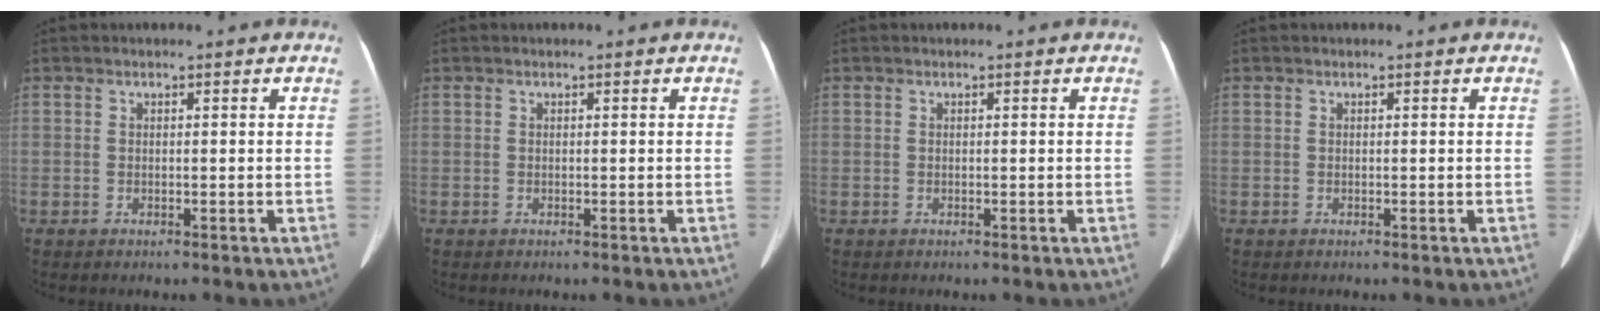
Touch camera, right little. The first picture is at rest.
{"total": 0.0}
{"total": 0.0}
{"total": 0.0}